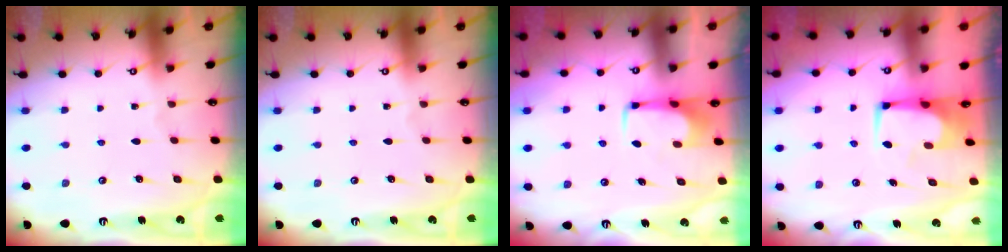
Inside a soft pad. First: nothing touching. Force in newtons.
{"total": 0.0}
{"total": 1.7, "press": 1.6, "slide": 0.5}
{"total": 1.3, "press": 1.2, "slide": 0.2}